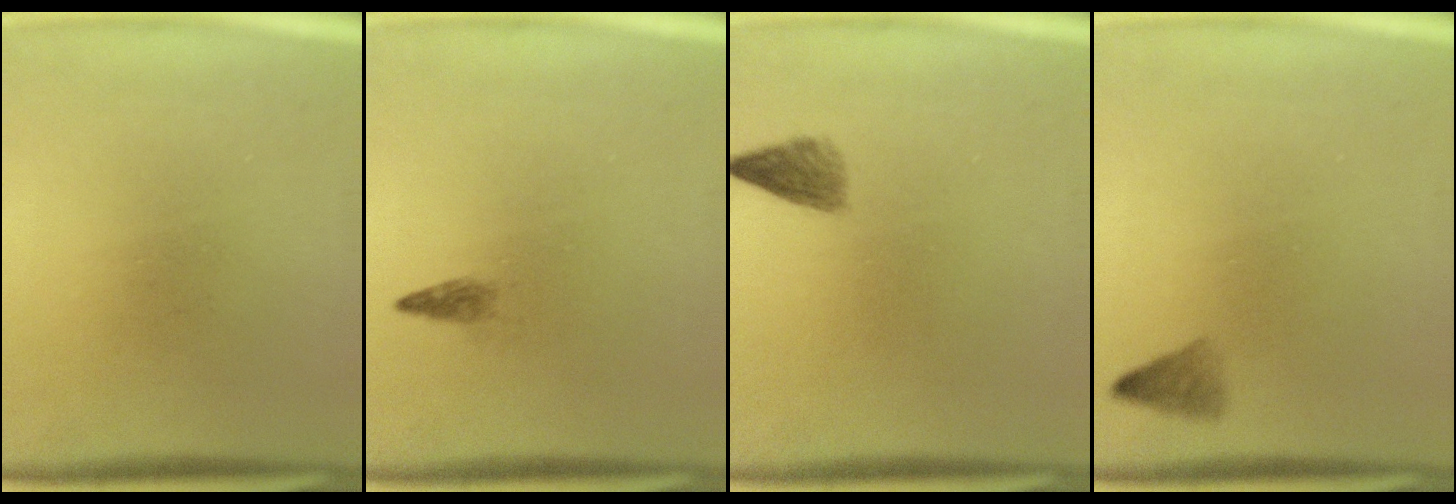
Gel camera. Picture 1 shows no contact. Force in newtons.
{"total": 1.0}
{"total": 2.2}
{"total": 1.6}